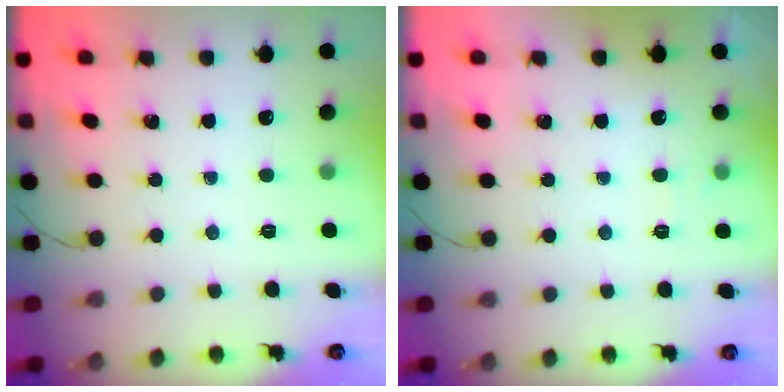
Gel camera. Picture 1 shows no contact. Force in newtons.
{"total": 3.0, "press": 2.6, "slide": 1.6}